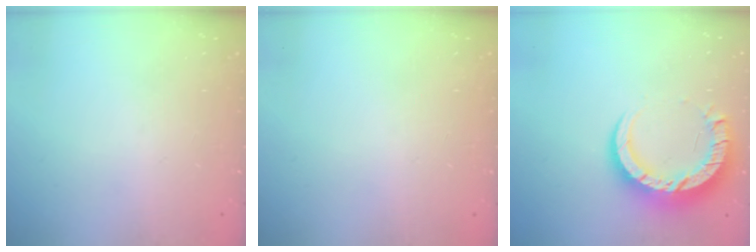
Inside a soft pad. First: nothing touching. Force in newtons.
{"total": 2.6, "press": 2.6, "slide": 0.2}
{"total": 13.0, "press": 13.0, "slide": 1.0}